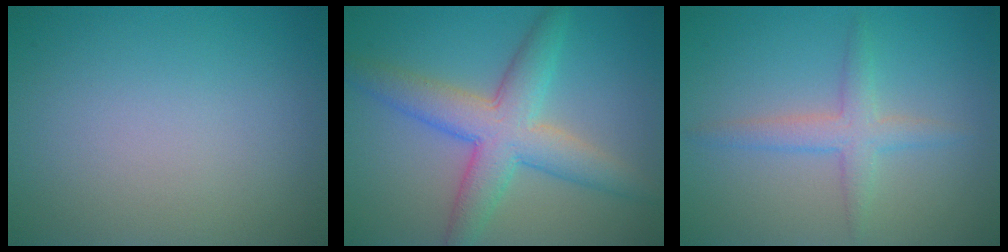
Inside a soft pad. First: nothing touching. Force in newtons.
{"total": 6.4, "press": 6.3, "slide": 0.0}
{"total": 2.6, "press": 2.6, "slide": 0.1}